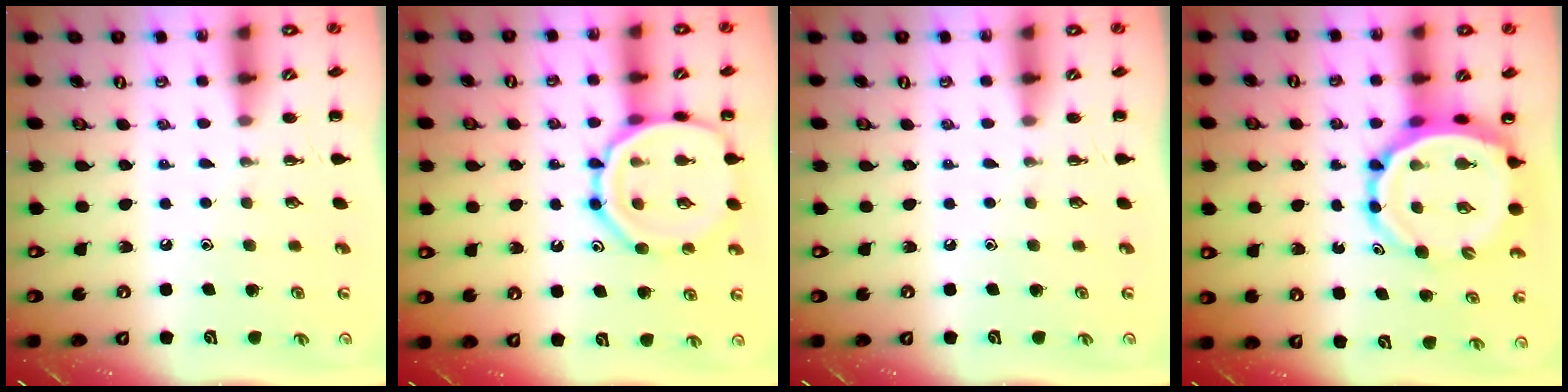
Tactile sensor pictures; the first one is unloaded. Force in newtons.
{"total": 15.3, "press": 15.2, "slide": 1.1}
{"total": 0.0}
{"total": 11.0, "press": 10.4, "slide": 3.6}